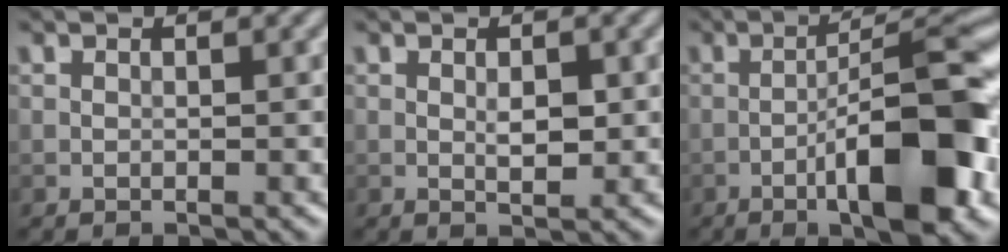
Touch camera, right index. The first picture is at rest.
{"total": 1.8, "force": [0.1, 0.7, 1.6], "torque": [-0.027, -0.002, 0.004]}
{"total": 11.1, "force": [-4.2, 2.5, 10.0], "torque": [-0.141, 0.020, -0.068]}